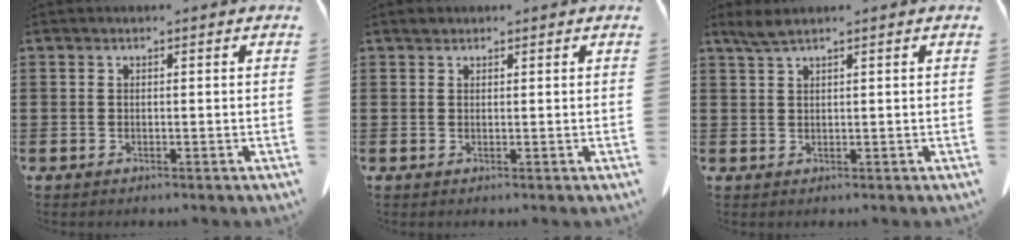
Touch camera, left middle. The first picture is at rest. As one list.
[{"total": 0.7, "force": [0.6, 0.4, 0.1], "torque": [-0.004, 0.003, 0.011]}, {"total": 2.1, "force": [1.5, 0.1, 1.4], "torque": [-0.030, 0.000, 0.029]}]